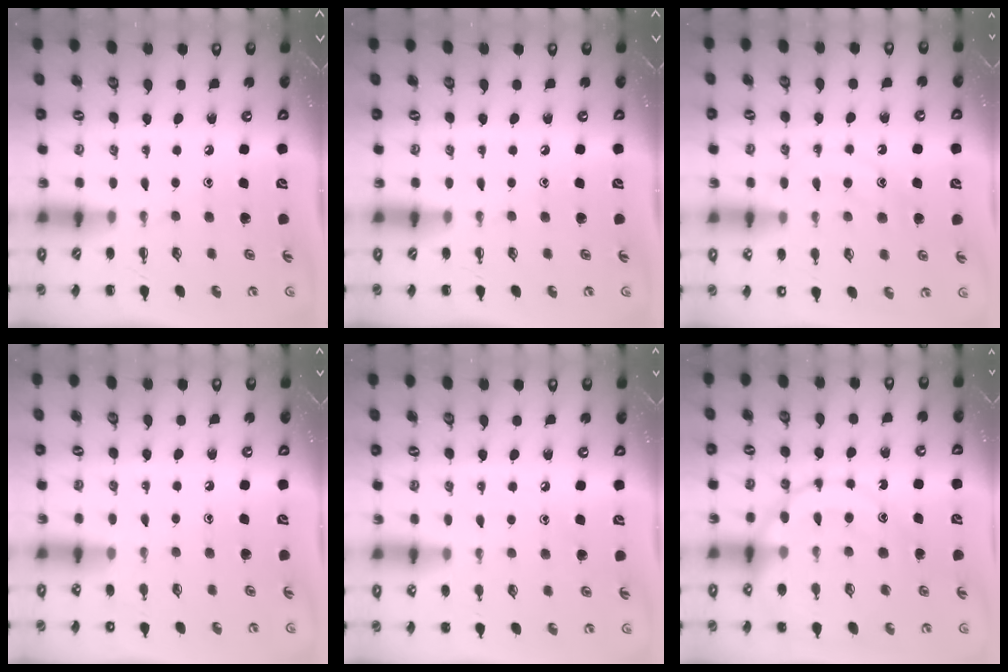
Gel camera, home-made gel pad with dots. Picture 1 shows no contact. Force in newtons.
{"total": 0.0}
{"total": 13.0, "press": 13.0, "slide": 0.9}
{"total": 6.6, "press": 6.3, "slide": 2.0}
{"total": 7.6, "press": 7.3, "slide": 2.3}
{"total": 17.7, "press": 17.6, "slide": 2.1}